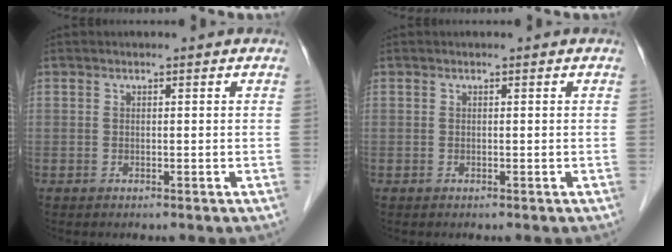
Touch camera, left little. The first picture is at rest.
{"total": 0.0}